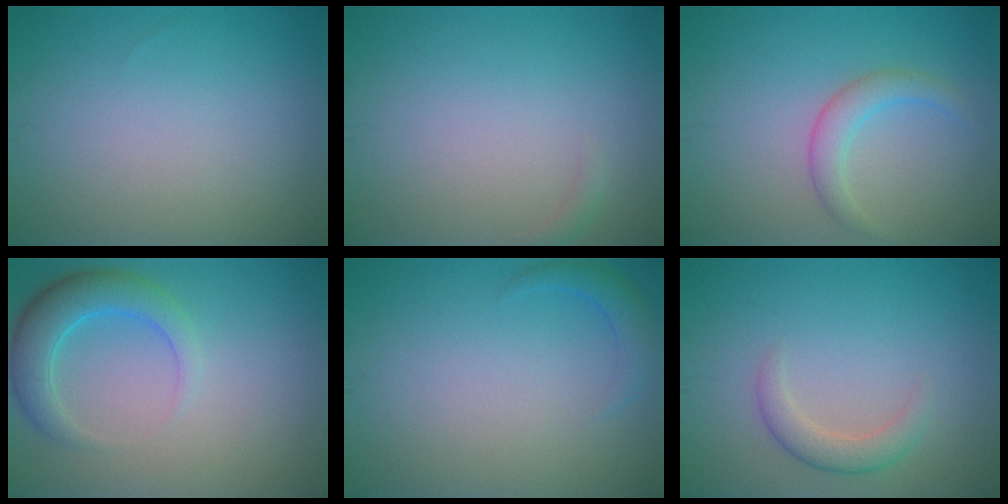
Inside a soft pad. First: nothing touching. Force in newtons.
{"total": 0.6, "press": 0.6, "slide": 0.2}
{"total": 2.4, "press": 2.4, "slide": 0.1}
{"total": 4.2, "press": 4.2, "slide": 0.2}
{"total": 1.6, "press": 1.6, "slide": 0.2}
{"total": 2.3, "press": 2.3, "slide": 0.1}